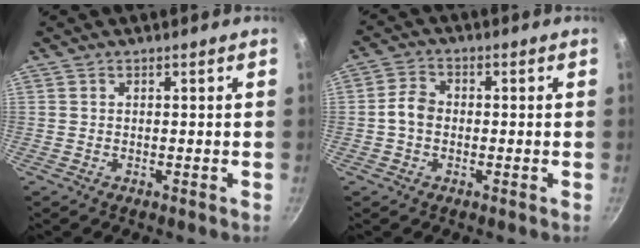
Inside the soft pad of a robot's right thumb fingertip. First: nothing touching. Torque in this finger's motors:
{"motor_torque": [0.22, 1.11, 0.22, -0.55, -0.01]}